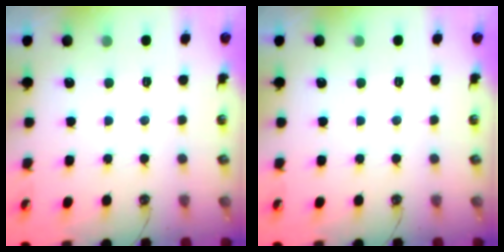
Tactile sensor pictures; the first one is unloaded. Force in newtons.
{"total": 0.0}